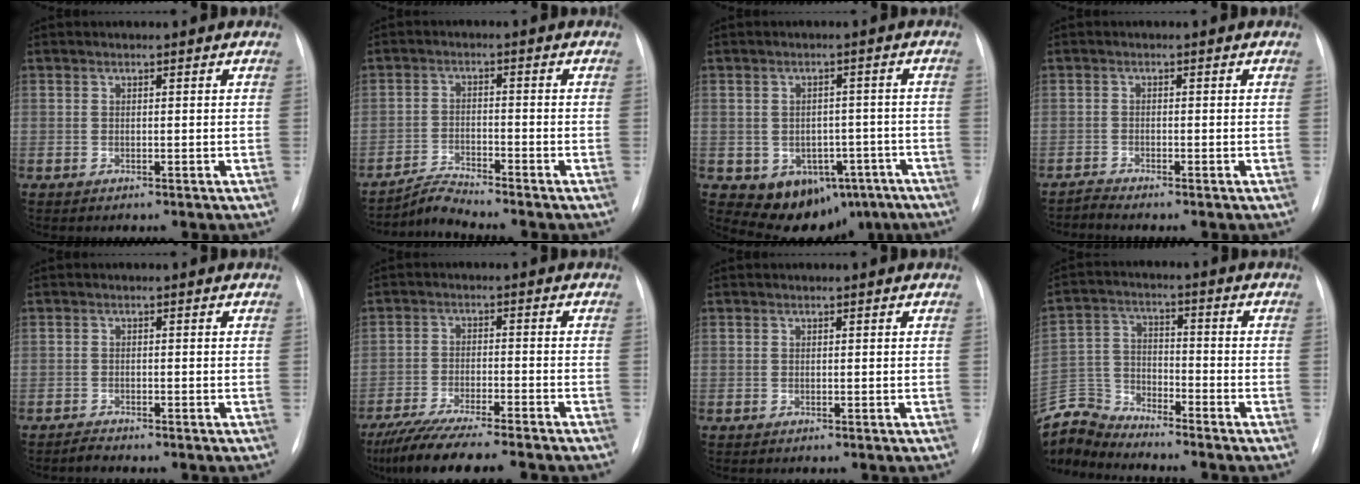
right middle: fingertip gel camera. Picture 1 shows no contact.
{"total": 3.9, "force": [-3.7, -1.2, -0.4], "torque": [-0.001, -0.019, -0.069]}
{"total": 10.6, "force": [-6.0, 7.5, 4.6], "torque": [-0.043, 0.025, -0.071]}
{"total": 1.3, "force": [-1.1, -0.4, -0.3], "torque": [0.007, -0.008, -0.023]}
{"total": 1.1, "force": [-1.1, 0.0, 0.0], "torque": [-0.002, -0.005, -0.019]}
{"total": 13.2, "force": [-11.2, 0.7, 6.9], "torque": [-0.110, -0.030, -0.177]}
{"total": 0.0}
{"total": 8.5, "force": [-8.5, 0.2, -0.5], "torque": [0.000, 0.013, -0.169]}